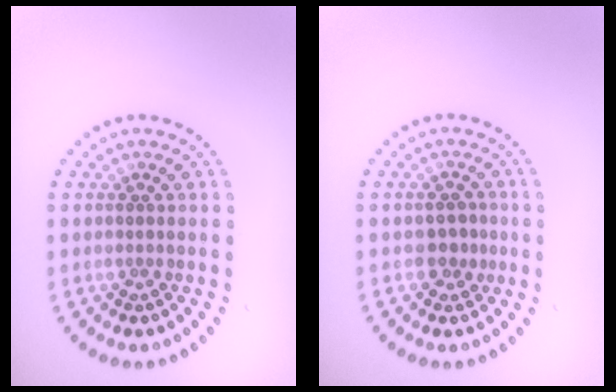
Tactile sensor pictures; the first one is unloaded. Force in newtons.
{"total": 1.8, "press": 1.6, "slide": 0.7}